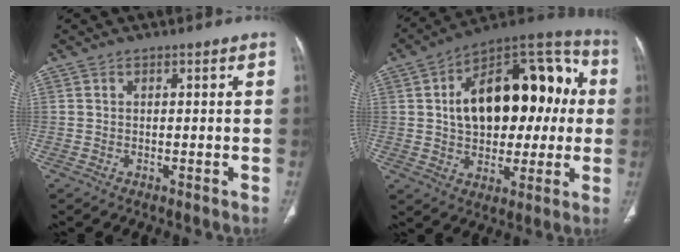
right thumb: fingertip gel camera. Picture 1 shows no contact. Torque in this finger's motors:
{"motor_torque": [2.46, 2.55, 1.70, -0.52, 0.19]}